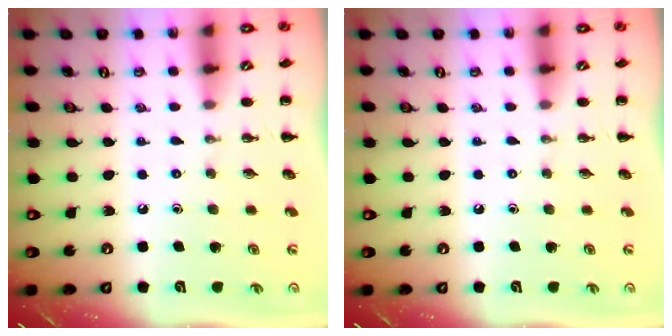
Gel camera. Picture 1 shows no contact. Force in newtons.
{"total": 0.0}